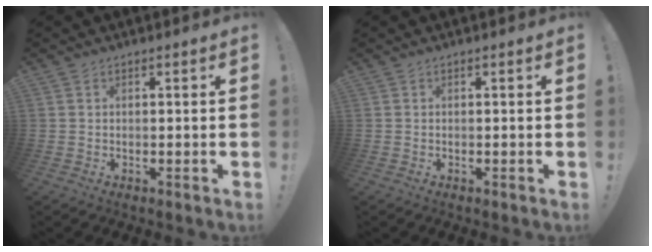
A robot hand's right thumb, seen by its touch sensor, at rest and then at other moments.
{"total": 0.0}